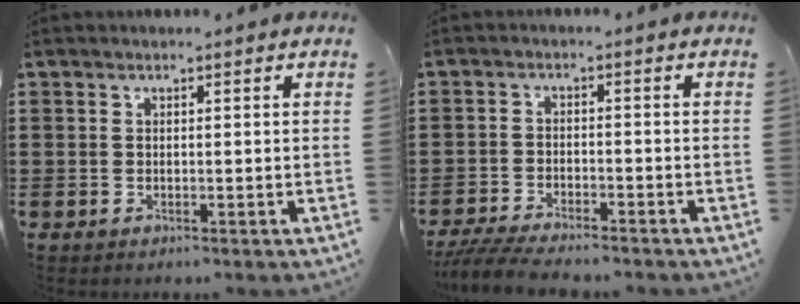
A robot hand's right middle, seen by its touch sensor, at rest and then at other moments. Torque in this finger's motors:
{"motor_torque": [0.53, -0.29, 0.12, 0.12]}